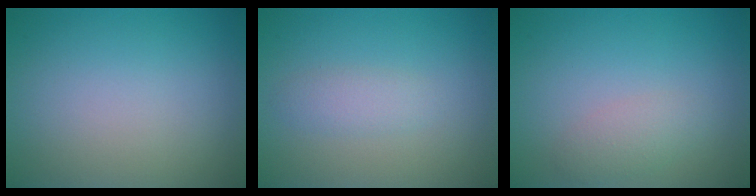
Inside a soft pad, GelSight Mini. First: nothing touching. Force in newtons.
{"total": 1.6, "press": 1.6, "slide": 0.1}
{"total": 1.7, "press": 1.7, "slide": 0.1}